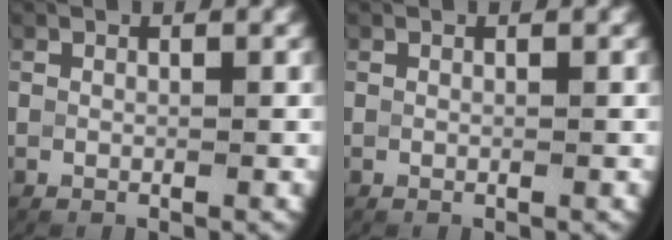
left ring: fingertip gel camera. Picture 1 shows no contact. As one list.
[{"total": 0.0}]